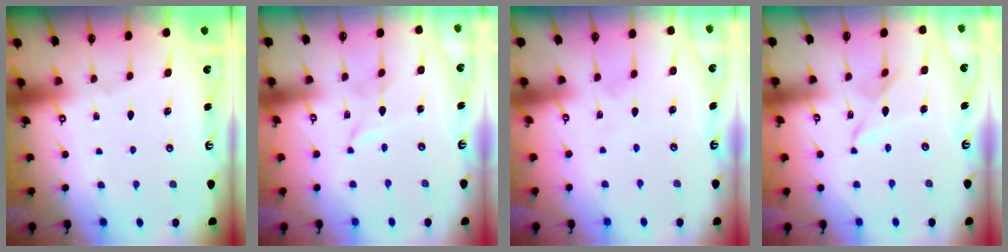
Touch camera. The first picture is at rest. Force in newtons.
{"total": 1.0, "press": 1.0, "slide": 0.2}
{"total": 2.2, "press": 2.2, "slide": 0.2}
{"total": 5.3, "press": 5.3, "slide": 0.3}